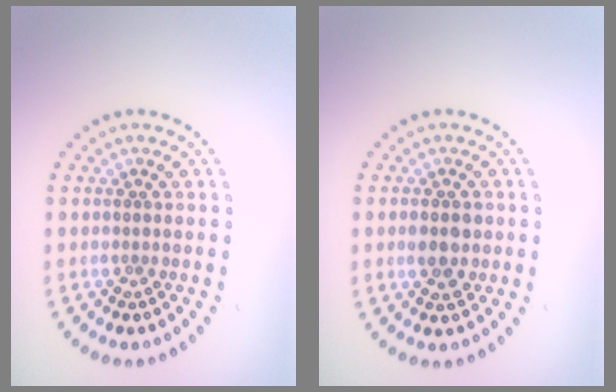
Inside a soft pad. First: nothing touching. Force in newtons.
{"total": 2.3, "press": 2.3, "slide": 0.1}